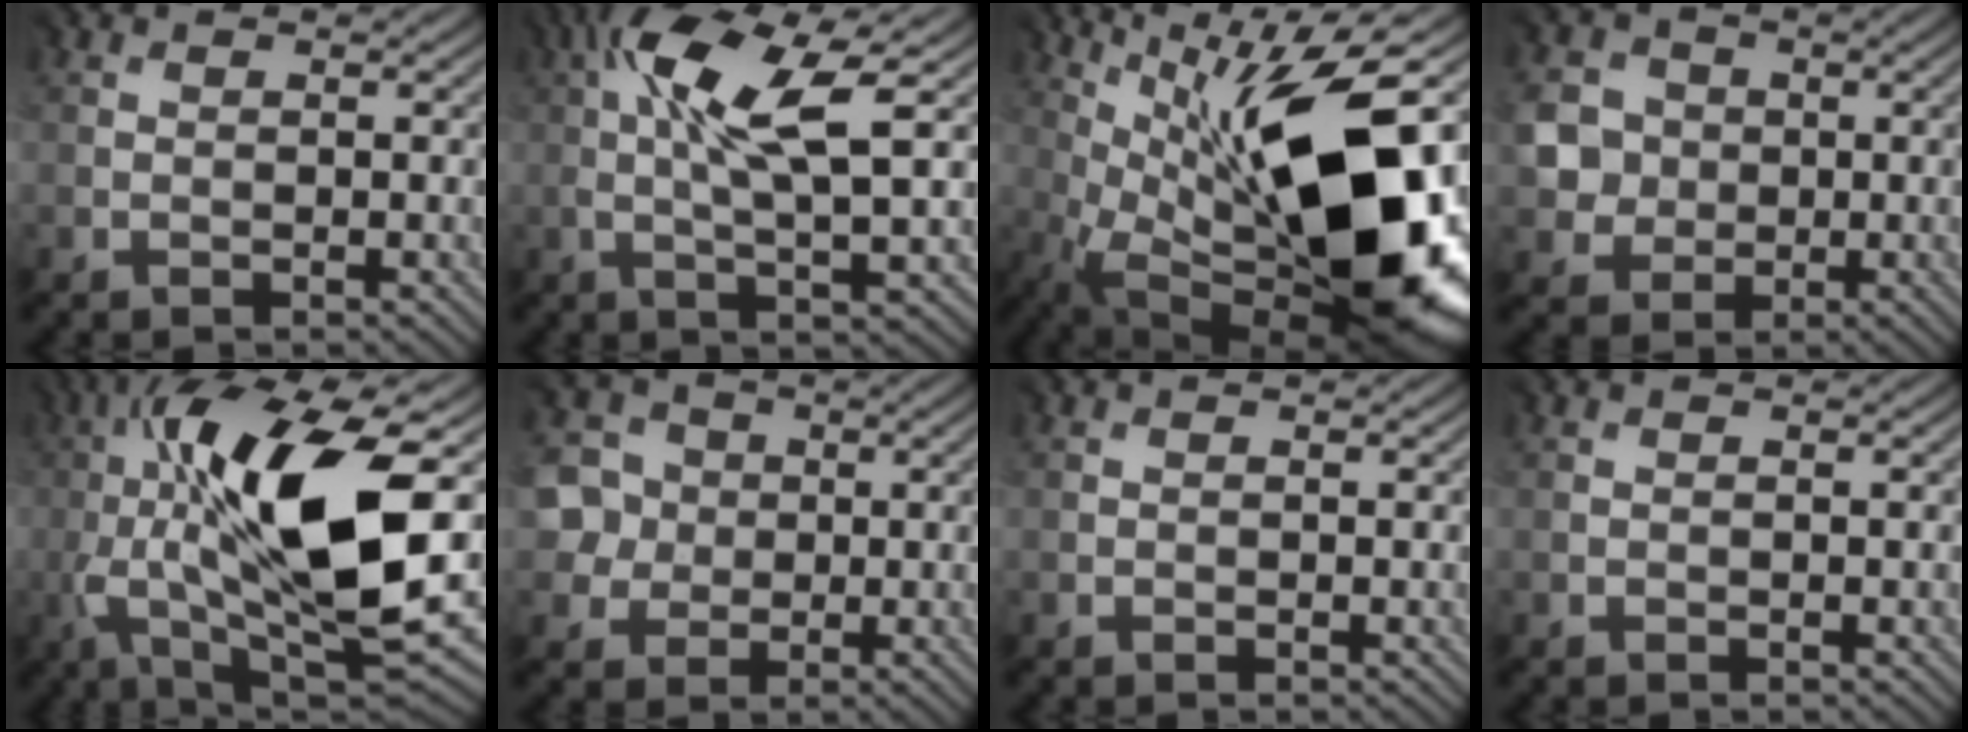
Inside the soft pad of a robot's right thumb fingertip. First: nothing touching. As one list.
[{"total": 11.0, "force": [2.8, 2.8, 10.2], "torque": [-0.201, 0.003, 0.050]}, {"total": 17.1, "force": [1.2, 6.7, 15.7], "torque": [-0.247, 0.007, 0.012]}, {"total": 5.3, "force": [-0.1, 5.2, 0.9], "torque": [-0.057, -0.009, -0.008]}, {"total": 18.0, "force": [0.0, 6.2, 16.9], "torque": [-0.309, 0.006, -0.008]}, {"total": 6.0, "force": [0.2, 5.9, 1.2], "torque": [-0.068, 0.002, -0.008]}, {"total": 0.0}, {"total": 0.0}]